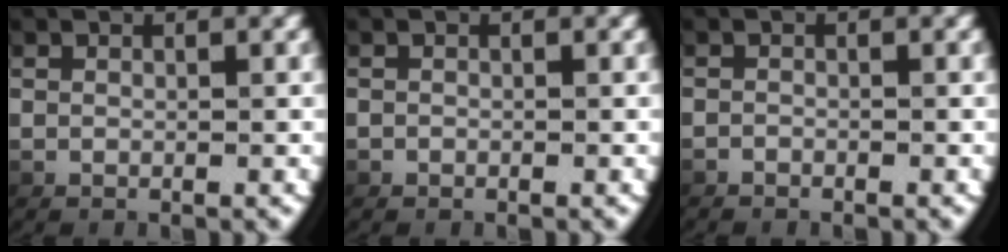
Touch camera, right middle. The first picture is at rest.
{"total": 0.0}
{"total": 0.9, "force": [-0.7, -0.3, -0.3], "torque": [0.000, -0.007, -0.010]}